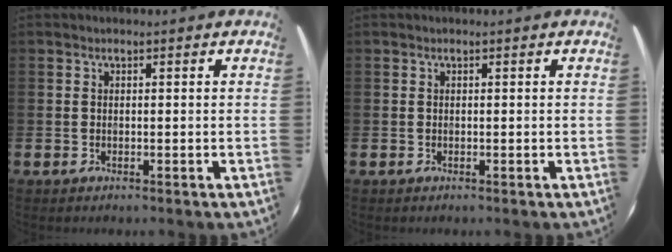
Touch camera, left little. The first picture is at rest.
{"total": 0.0}